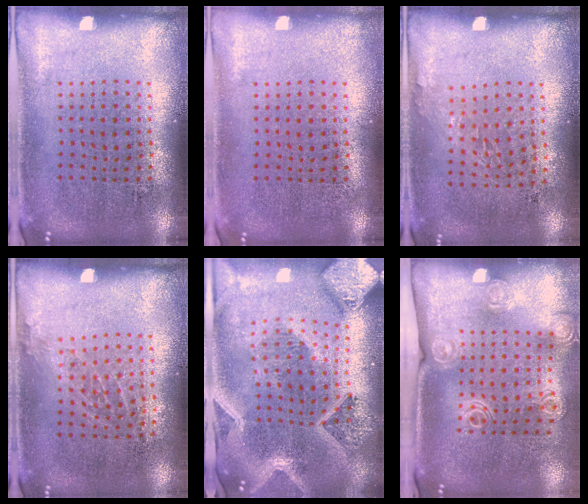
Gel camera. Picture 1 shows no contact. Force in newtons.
{"total": 0.0}
{"total": 0.9, "press": 0.7, "slide": 0.7}
{"total": 0.9, "press": 0.7, "slide": 0.6}
{"total": 3.8, "press": 3.0, "slide": 2.3}
{"total": 1.5, "press": 1.4, "slide": 0.6}